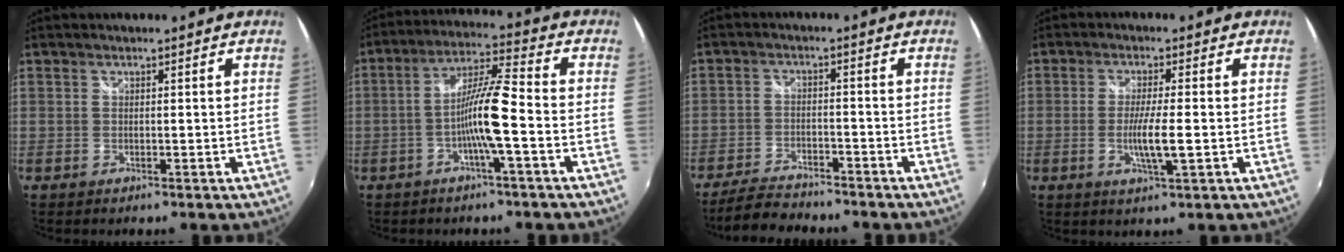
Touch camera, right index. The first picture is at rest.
{"total": 9.0, "force": [-3.2, -0.1, 8.4], "torque": [-0.167, 0.012, -0.061]}
{"total": 8.4, "force": [-7.5, 2.3, 3.0], "torque": [-0.090, -0.010, -0.125]}
{"total": 5.4, "force": [-1.2, 0.0, 5.3], "torque": [-0.097, -0.009, -0.024]}